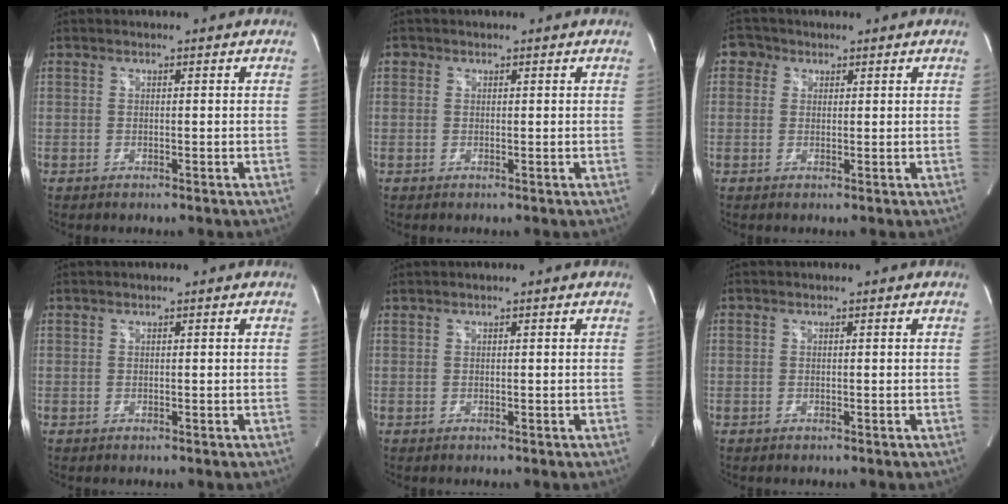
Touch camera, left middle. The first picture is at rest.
{"total": 0.8, "force": [0.3, 0.7, 0.1], "torque": [0.006, 0.002, 0.003]}
{"total": 2.7, "force": [1.1, 2.4, 0.6], "torque": [-0.006, 0.009, 0.015]}
{"total": 0.0}
{"total": 0.0}
{"total": 0.0}